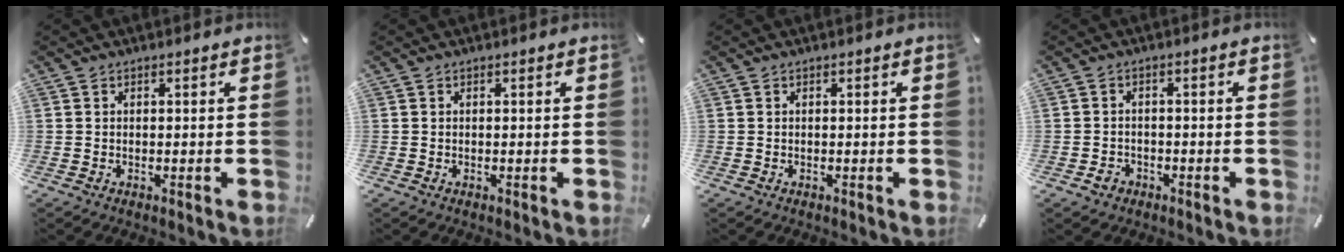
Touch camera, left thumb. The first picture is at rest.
{"total": 0.0}
{"total": 0.0}
{"total": 2.5, "force": [-1.4, 2.0, 0.6], "torque": [-0.009, 0.008, -0.030]}